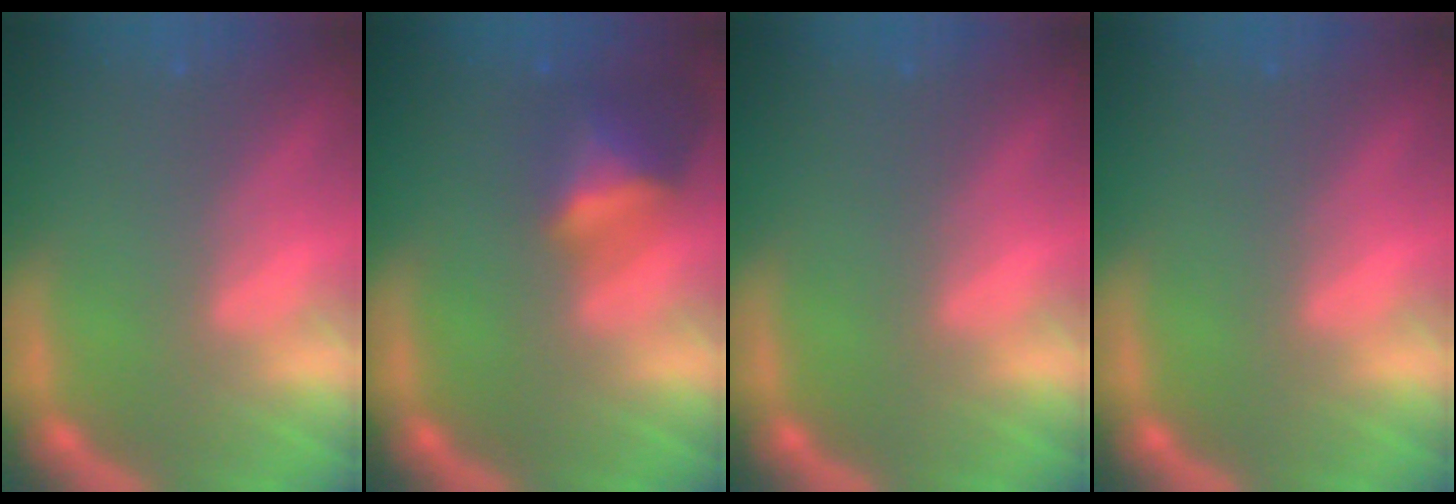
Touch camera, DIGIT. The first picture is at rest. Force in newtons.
{"total": 4.5}
{"total": 0.0}
{"total": 0.0}